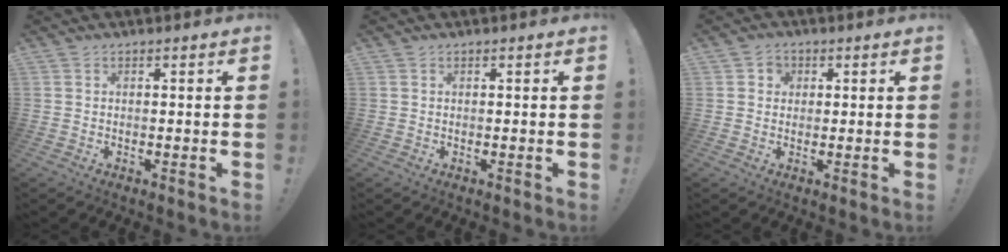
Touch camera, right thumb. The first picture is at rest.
{"total": 0.0}
{"total": 3.0, "force": [0.8, 2.8, 0.8], "torque": [-0.007, -0.002, 0.013]}